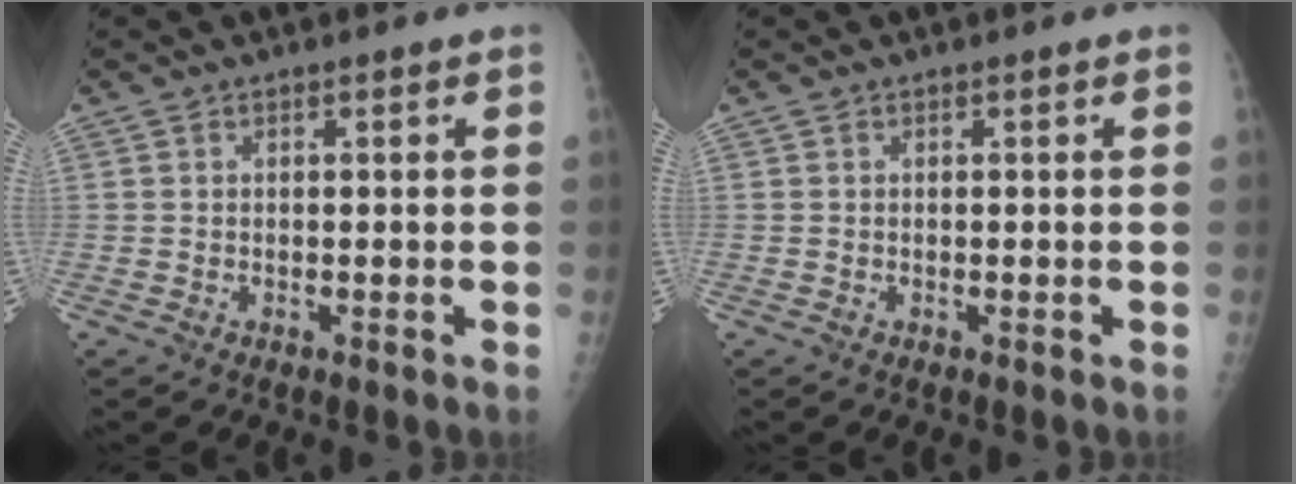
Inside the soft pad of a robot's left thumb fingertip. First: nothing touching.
{"total": 0.0}